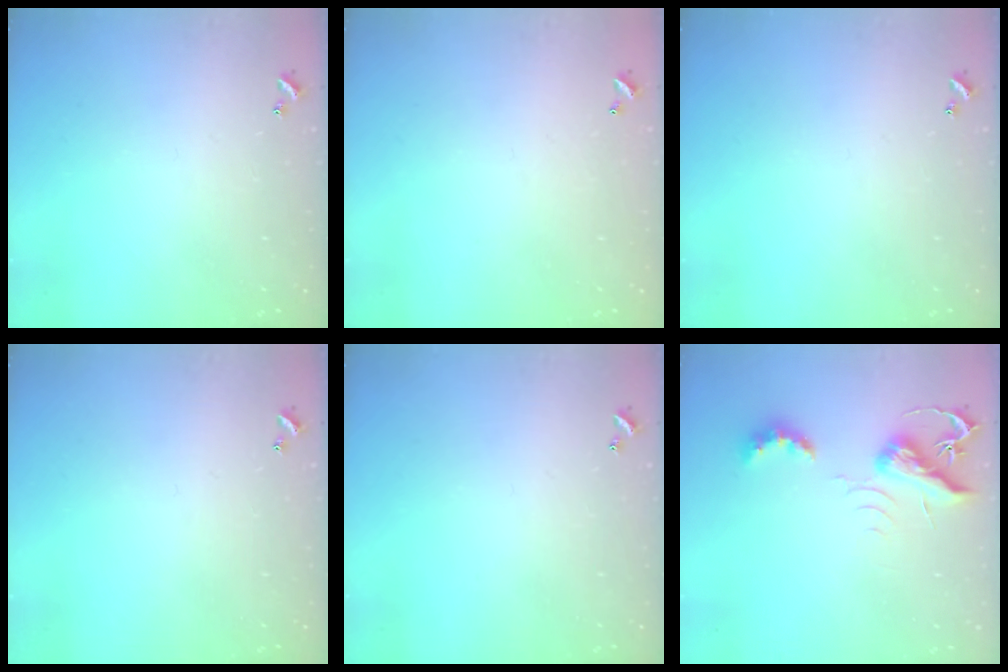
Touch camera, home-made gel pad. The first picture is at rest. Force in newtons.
{"total": 2.8, "press": 2.8, "slide": 0.1}
{"total": 0.0}
{"total": 0.0}
{"total": 0.0}
{"total": 6.8, "press": 6.8, "slide": 0.3}